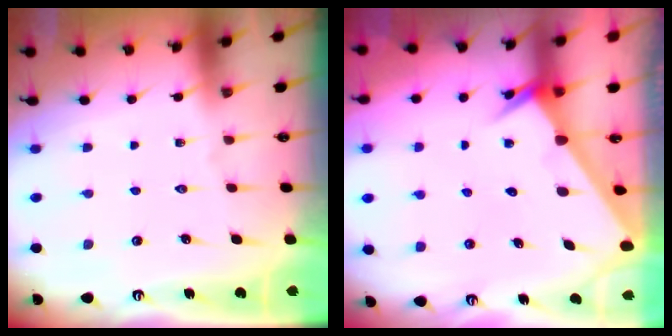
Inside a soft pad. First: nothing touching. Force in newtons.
{"total": 2.7, "press": 2.7, "slide": 0.1}